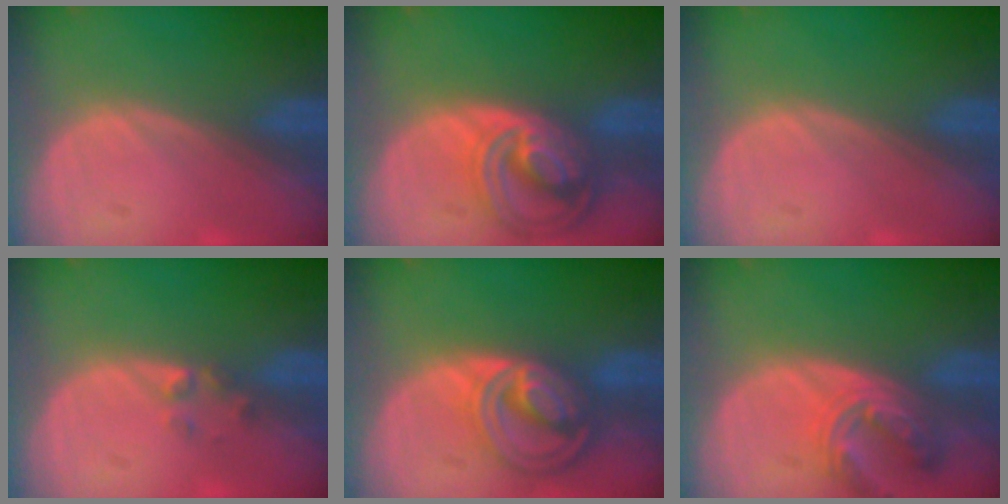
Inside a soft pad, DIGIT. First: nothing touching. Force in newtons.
{"total": 8.7, "press": 7.5, "slide": 4.4}
{"total": 0.0}
{"total": 1.6, "press": 1.4, "slide": 0.9}
{"total": 8.6, "press": 7.3, "slide": 4.6}
{"total": 6.8, "press": 6.3, "slide": 2.5}